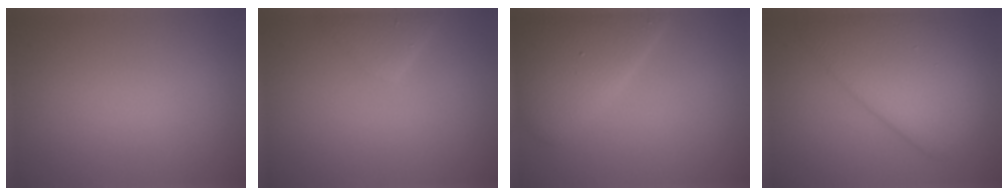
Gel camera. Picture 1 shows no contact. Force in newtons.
{"total": 2.2, "press": 2.2, "slide": 0.2}
{"total": 5.3, "press": 5.3, "slide": 0.3}
{"total": 6.7, "press": 6.7, "slide": 0.3}